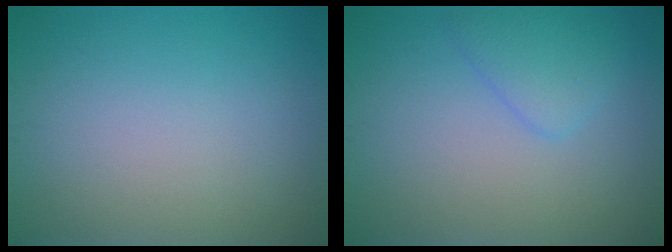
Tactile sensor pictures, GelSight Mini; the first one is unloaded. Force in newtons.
{"total": 2.3, "press": 2.3, "slide": 0.2}